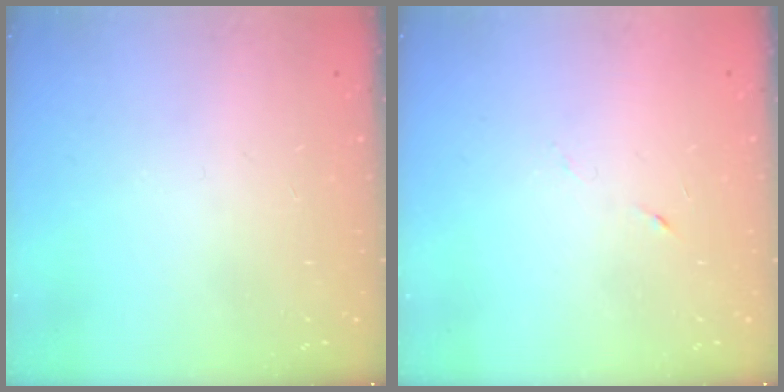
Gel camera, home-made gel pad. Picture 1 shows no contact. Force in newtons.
{"total": 3.4, "press": 3.2, "slide": 0.9}